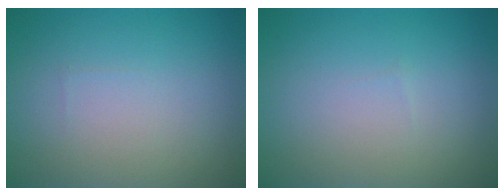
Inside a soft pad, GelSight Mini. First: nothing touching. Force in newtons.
{"total": 0.0}